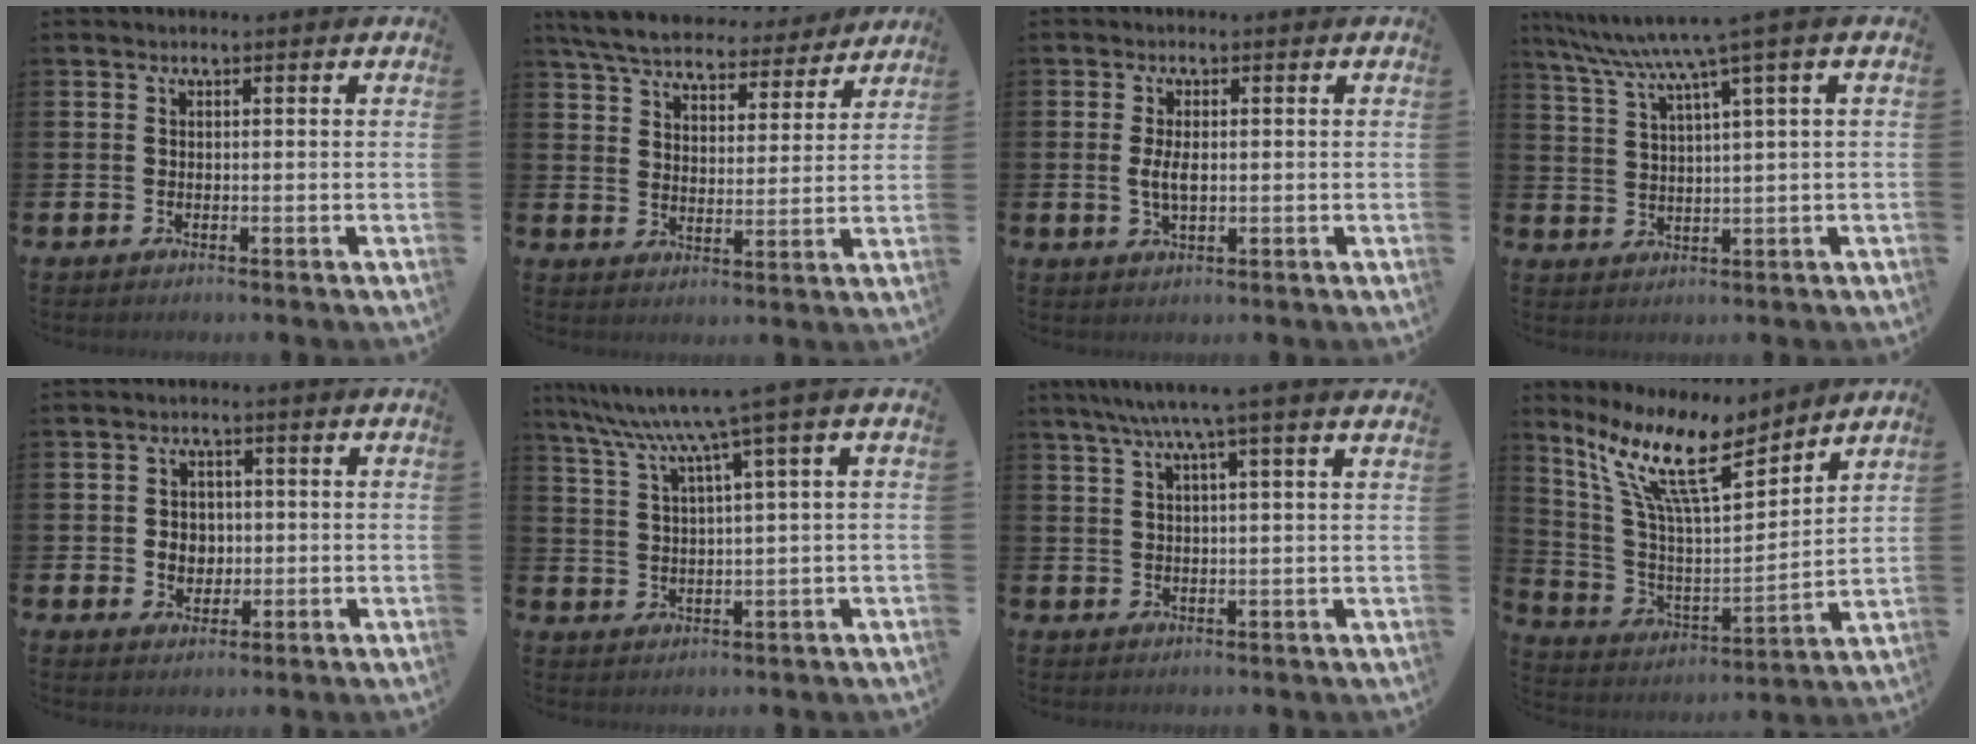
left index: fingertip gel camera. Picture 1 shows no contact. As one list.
[{"total": 7.1, "force": [6.6, 1.8, 1.8], "torque": [-0.066, -0.036, 0.117]}, {"total": 3.1, "force": [0.2, 1.4, 2.8], "torque": [-0.049, 0.003, -0.001]}, {"total": 6.8, "force": [4.5, 0.0, 5.1], "torque": [-0.119, -0.018, 0.075]}, {"total": 3.1, "force": [0.2, 2.9, 1.2], "torque": [-0.012, 0.004, -0.007]}, {"total": 7.5, "force": [4.8, -0.2, 5.7], "torque": [-0.132, -0.021, 0.080]}, {"total": 5.2, "force": [4.2, -0.5, 3.0], "torque": [-0.077, -0.005, 0.073]}, {"total": 13.2, "force": [9.8, 3.3, 8.2], "torque": [-0.192, -0.054, 0.171]}]